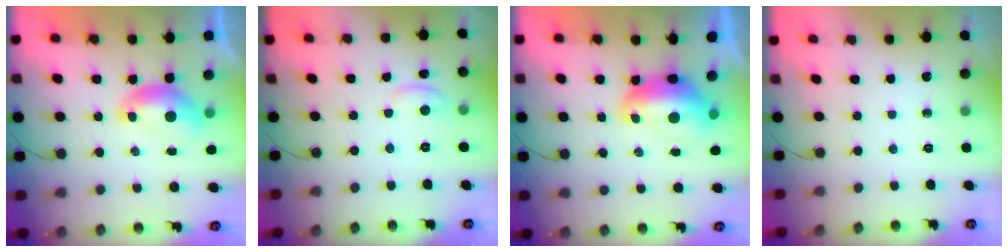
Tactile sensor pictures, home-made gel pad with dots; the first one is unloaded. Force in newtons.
{"total": 1.9, "press": 1.9, "slide": 0.1}
{"total": 2.9, "press": 2.8, "slide": 0.7}
{"total": 0.0}